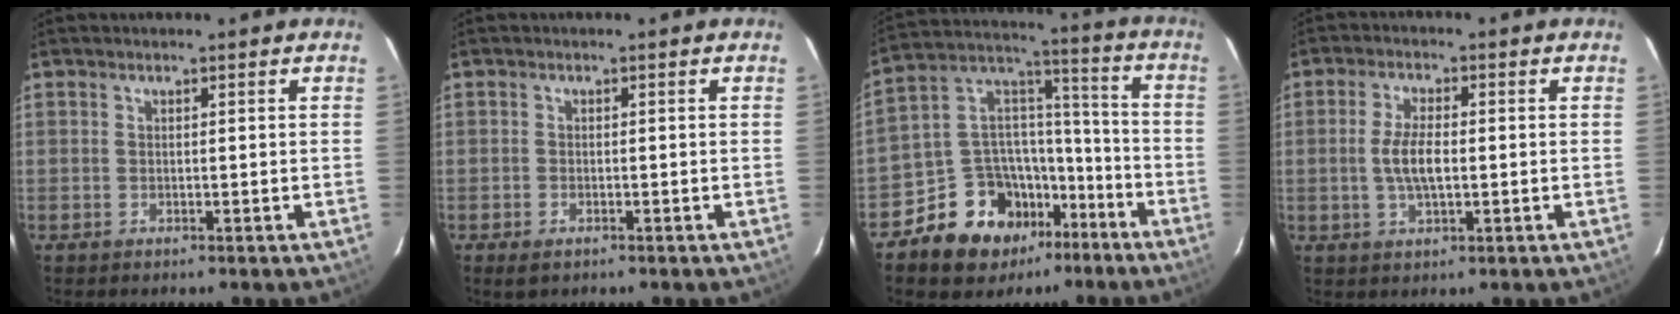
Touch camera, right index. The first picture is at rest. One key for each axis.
{"total": 1.9, "fx": -1.2, "fy": 1.0, "fz": 1.1, "tx": -0.021, "ty": -0.007, "tz": -0.022}
{"total": 16.5, "fx": -10.6, "fy": 11.4, "fz": 5.5, "tx": -0.126, "ty": 0.068, "tz": -0.162}
{"total": 5.5, "fx": -0.4, "fy": 2.1, "fz": 5.1, "tx": -0.100, "ty": 0.001, "tz": -0.006}